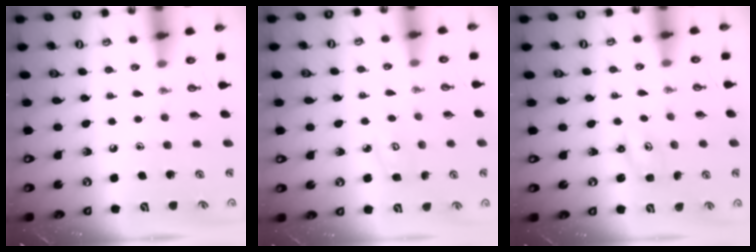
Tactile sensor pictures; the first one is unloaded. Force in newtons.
{"total": 4.6, "press": 4.6, "slide": 0.5}
{"total": 1.8, "press": 1.8, "slide": 0.2}